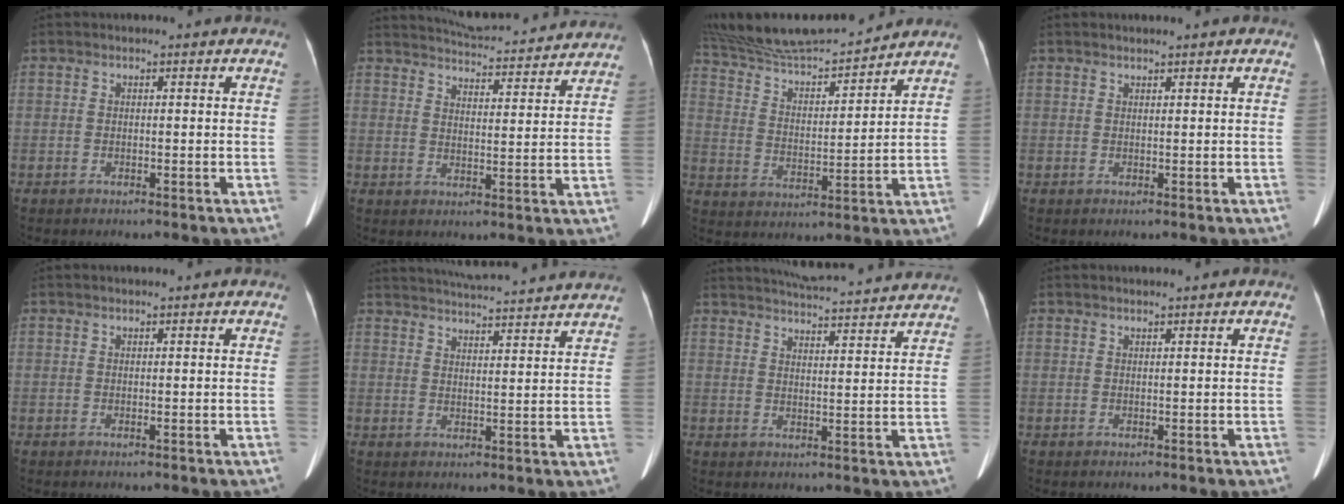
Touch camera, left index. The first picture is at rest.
{"total": 17.0, "force": [16.3, 1.7, 4.7], "torque": [-0.073, 0.005, 0.214]}
{"total": 17.0, "force": [16.0, 1.2, 5.6], "torque": [-0.107, 0.010, 0.279]}
{"total": 1.0, "force": [0.9, 0.0, 0.5], "torque": [-0.009, 0.008, 0.017]}
{"total": 0.0}
{"total": 17.4, "force": [16.3, 0.6, 6.1], "torque": [-0.101, 0.016, 0.218]}
{"total": 17.7, "force": [16.5, 1.3, 6.1], "torque": [-0.094, 0.016, 0.218]}
{"total": 0.7, "force": [0.6, 0.0, 0.4], "torque": [-0.007, 0.006, 0.012]}